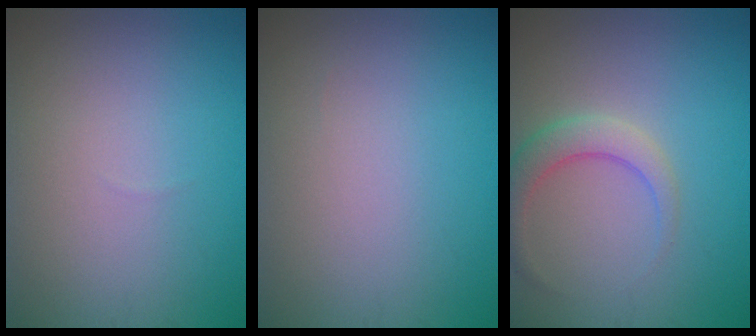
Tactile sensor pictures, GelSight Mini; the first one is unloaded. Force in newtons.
{"total": 0.0}
{"total": 2.9, "press": 2.9, "slide": 0.1}